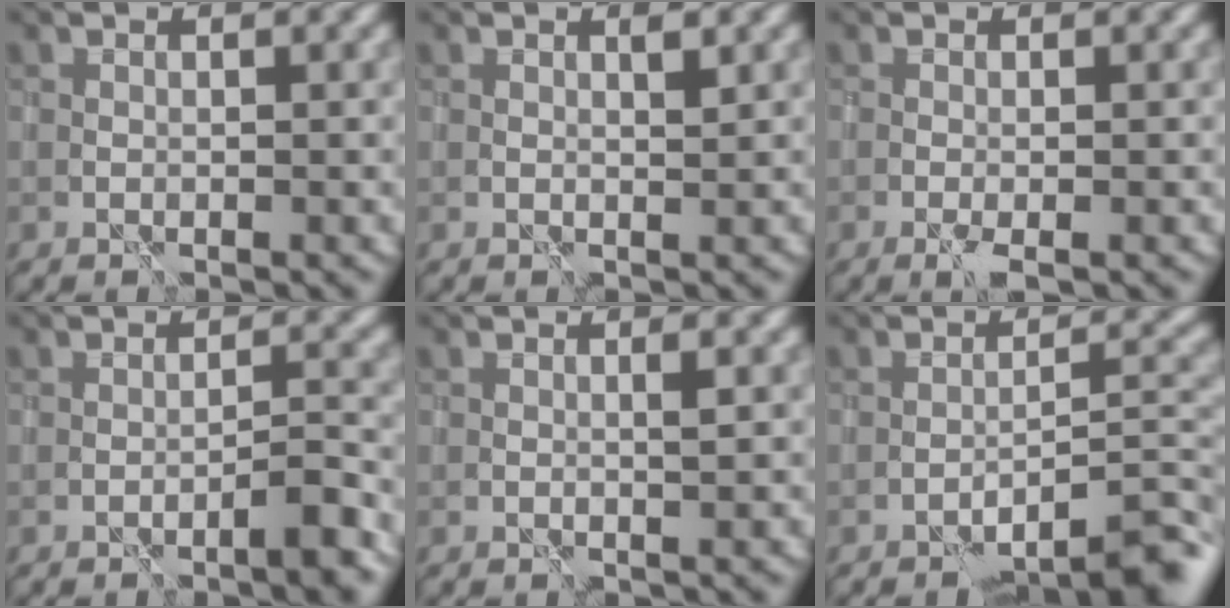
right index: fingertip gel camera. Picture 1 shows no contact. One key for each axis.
{"total": 0.8, "fx": 0.5, "fy": 0.1, "fz": 0.7, "tx": -0.012, "ty": -0.002, "tz": 0.008}
{"total": 1.5, "fx": -0.8, "fy": 0.2, "fz": 1.2, "tx": -0.027, "ty": -0.004, "tz": -0.017}
{"total": 2.6, "fx": -1.6, "fy": 0.2, "fz": 2.1, "tx": -0.028, "ty": 0.011, "tz": -0.030}
{"total": 0.6, "fx": 0.1, "fy": -0.1, "fz": 0.6, "tx": -0.012, "ty": 0.002, "tz": 0.001}
{"total": 7.3, "fx": -5.8, "fy": 1.0, "fz": 4.3, "tx": -0.049, "ty": 0.018, "tz": -0.081}